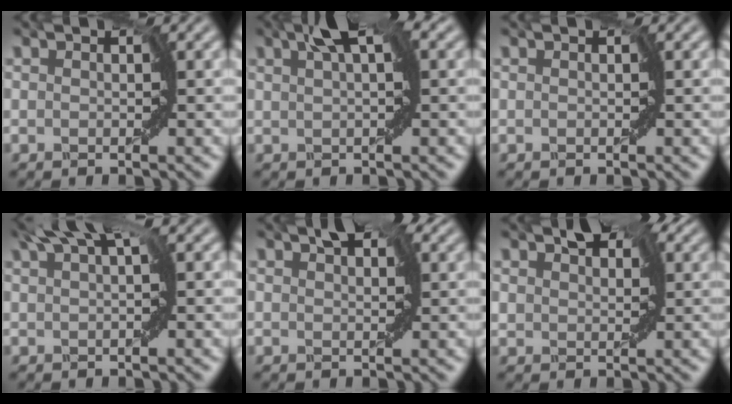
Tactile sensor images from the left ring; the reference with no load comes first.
{"total": 3.4, "force": [1.4, 0.5, 3.0], "torque": [-0.055, 0.014, 0.016]}
{"total": 0.0}
{"total": 3.1, "force": [1.7, 0.3, 2.5], "torque": [-0.041, 0.009, 0.025]}
{"total": 3.1, "force": [1.6, 1.5, 2.2], "torque": [-0.025, 0.010, 0.014]}
{"total": 4.1, "force": [2.4, 2.5, 2.1], "torque": [-0.031, 0.002, 0.033]}